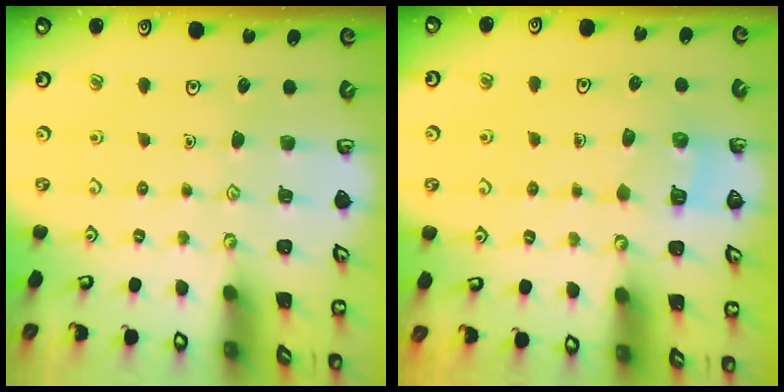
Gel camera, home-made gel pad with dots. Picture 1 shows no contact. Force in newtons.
{"total": 3.3, "press": 3.3, "slide": 0.2}